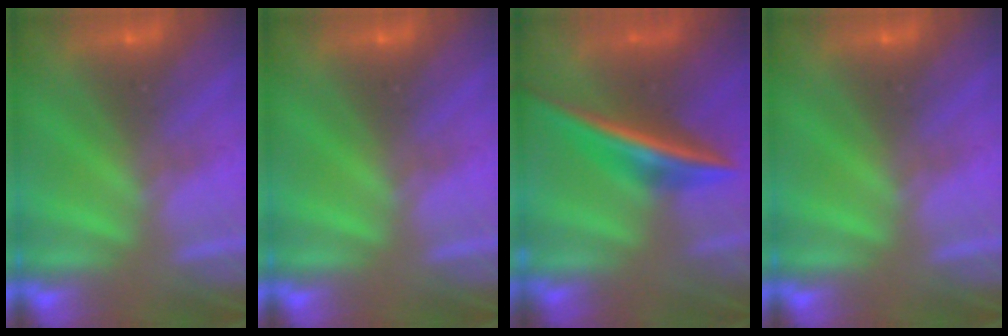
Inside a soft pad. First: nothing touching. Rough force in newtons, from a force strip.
{"total": 0.0}
{"total": 7.6}
{"total": 0.0}